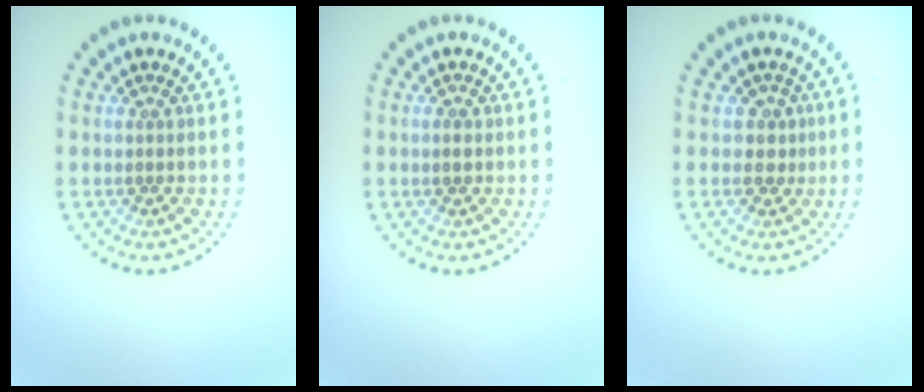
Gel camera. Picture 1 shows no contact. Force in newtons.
{"total": 0.9, "press": 0.9, "slide": 0.3}
{"total": 1.8, "press": 1.4, "slide": 1.2}